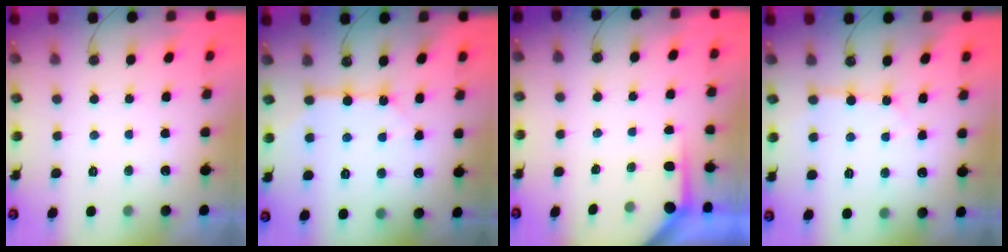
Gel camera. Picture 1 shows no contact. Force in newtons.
{"total": 8.2, "press": 8.1, "slide": 0.9}
{"total": 3.1, "press": 3.1, "slide": 0.4}
{"total": 2.6, "press": 2.6, "slide": 0.3}